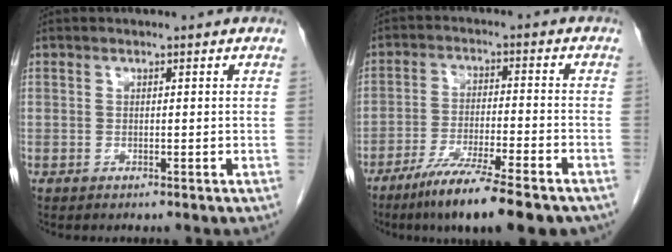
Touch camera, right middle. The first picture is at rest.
{"total": 13.0, "force": [-9.6, 0.9, 8.6], "torque": [-0.141, -0.033, -0.152]}